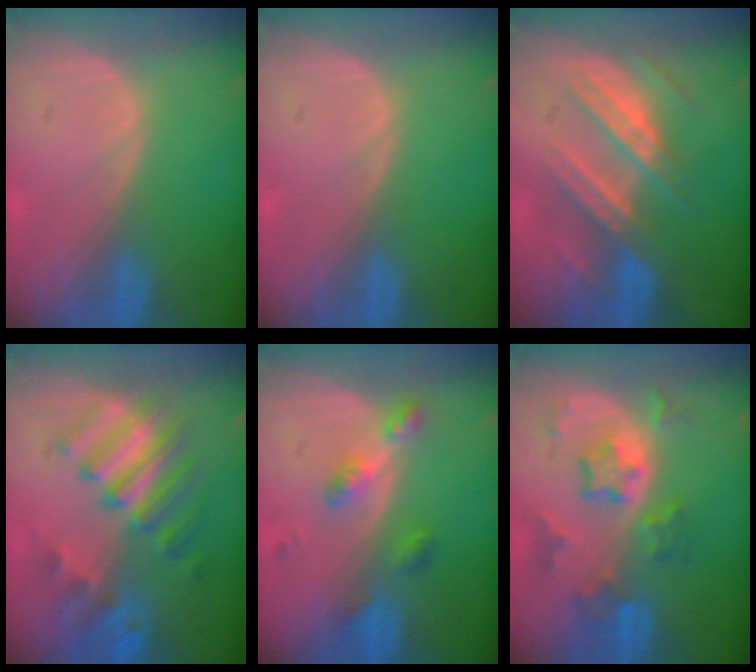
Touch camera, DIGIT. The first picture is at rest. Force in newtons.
{"total": 0.0}
{"total": 7.5, "press": 7.5, "slide": 0.5}
{"total": 9.2, "press": 8.3, "slide": 4.0}
{"total": 4.8, "press": 4.3, "slide": 2.0}
{"total": 7.2, "press": 6.5, "slide": 3.1}